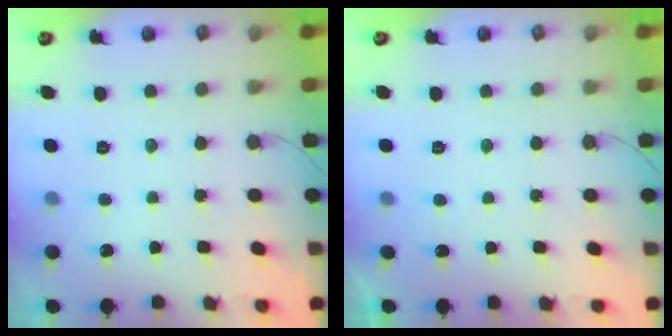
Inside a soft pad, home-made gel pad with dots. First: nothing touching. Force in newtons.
{"total": 0.9, "press": 0.7, "slide": 0.6}